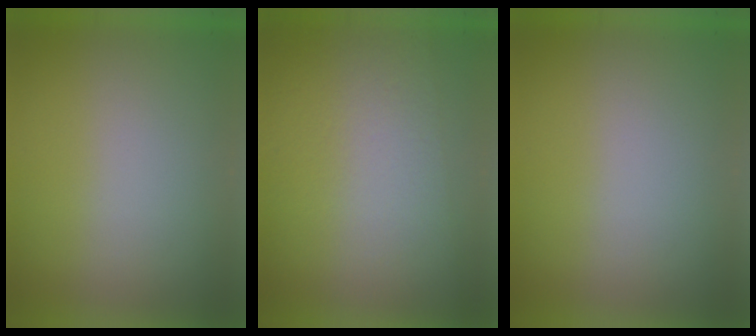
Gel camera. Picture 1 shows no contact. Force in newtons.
{"total": 2.8}
{"total": 0.0}